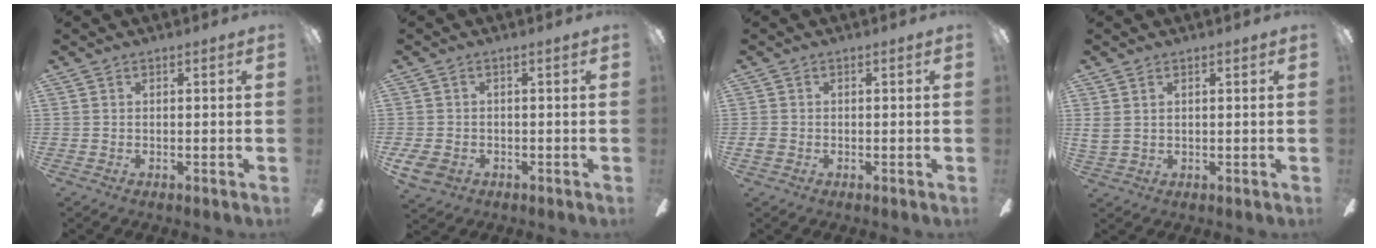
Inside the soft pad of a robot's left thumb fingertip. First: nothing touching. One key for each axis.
{"total": 4.1, "fx": -1.8, "fy": 2.7, "fz": 2.5, "tx": -0.057, "ty": 0.005, "tz": -0.034}
{"total": 1.4, "fx": -0.7, "fy": 1.1, "fz": 0.6, "tx": -0.009, "ty": 0.003, "tz": -0.013}
{"total": 2.5, "fx": 1.2, "fy": 1.6, "fz": 1.5, "tx": -0.032, "ty": 0.004, "tz": 0.021}